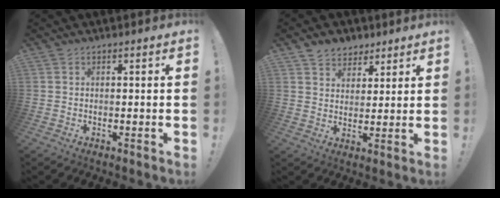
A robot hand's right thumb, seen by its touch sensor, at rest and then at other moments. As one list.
[{"total": 6.5, "force": [4.4, 4.7, 0.7], "torque": [-0.012, -0.028, 0.088]}]